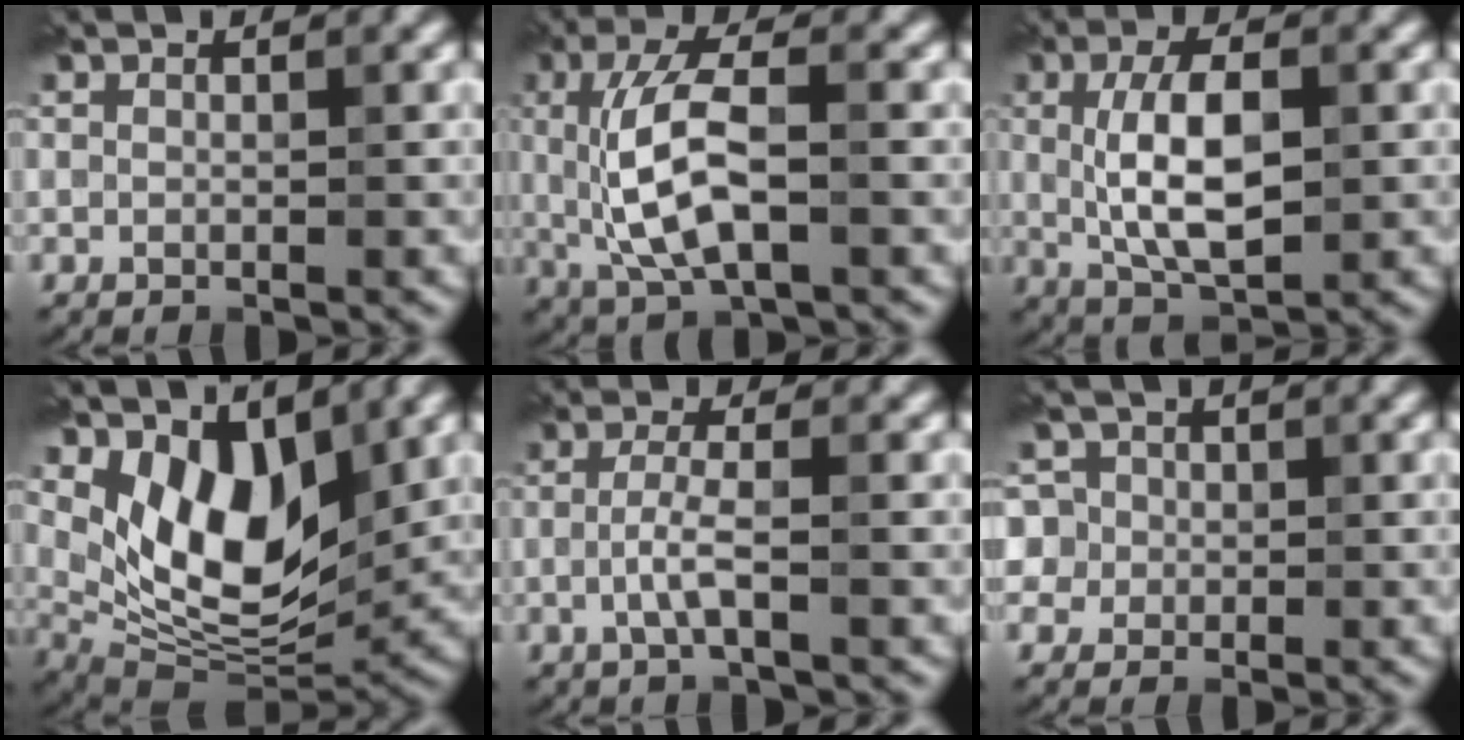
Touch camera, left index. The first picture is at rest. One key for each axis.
{"total": 7.3, "fx": 0.0, "fy": 2.8, "fz": 6.7, "tx": -0.136, "ty": 0.000, "tz": -0.002}
{"total": 6.5, "fx": 0.3, "fy": 2.7, "fz": 5.9, "tx": -0.112, "ty": 0.001, "tz": 0.004}
{"total": 8.9, "fx": 3.0, "fy": 5.0, "fz": 6.8, "tx": -0.117, "ty": -0.025, "tz": 0.051}
{"total": 2.2, "fx": -0.6, "fy": 0.2, "fz": 2.1, "tx": -0.045, "ty": 0.004, "tz": -0.017}
{"total": 5.1, "fx": 1.3, "fy": 4.8, "fz": 1.4, "tx": -0.021, "ty": 0.043, "tz": -0.006}